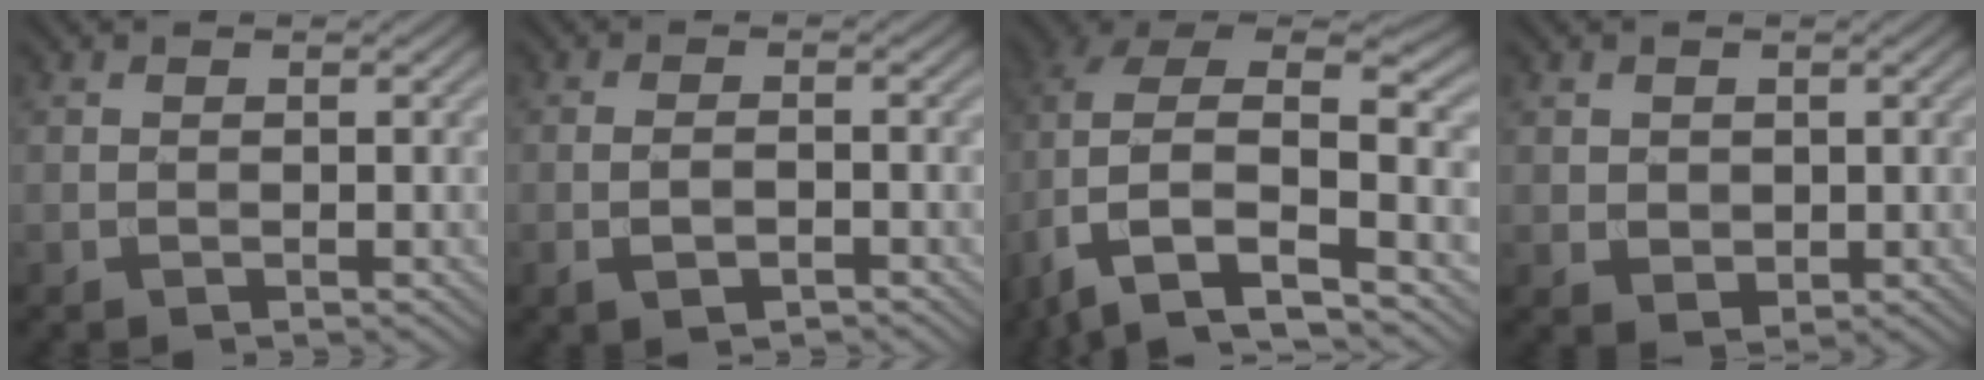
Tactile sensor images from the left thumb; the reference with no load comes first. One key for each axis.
{"total": 2.4, "fx": -1.2, "fy": 0.8, "fz": 1.9, "tx": -0.040, "ty": -0.001, "tz": -0.023}
{"total": 14.0, "fx": -2.8, "fy": 7.5, "fz": 11.5, "tx": -0.255, "ty": -0.016, "tz": -0.048}
{"total": 1.8, "fx": 0.4, "fy": 1.6, "fz": 0.7, "tx": -0.021, "ty": -0.007, "tz": 0.013}